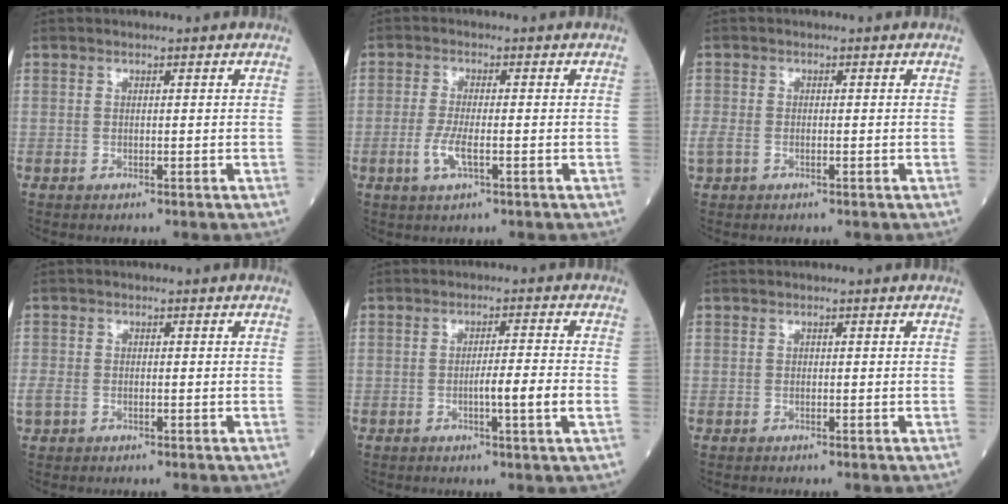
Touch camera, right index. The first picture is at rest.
{"total": 3.8, "force": [-1.2, 0.6, 3.5], "torque": [-0.080, -0.005, -0.024]}
{"total": 3.1, "force": [-1.1, 2.0, 2.1], "torque": [-0.067, 0.002, -0.016]}
{"total": 2.6, "force": [-1.0, 1.8, 1.6], "torque": [-0.054, 0.001, -0.015]}
{"total": 4.5, "force": [-1.1, -0.6, 4.3], "torque": [-0.066, -0.002, -0.017]}
{"total": 0.0}